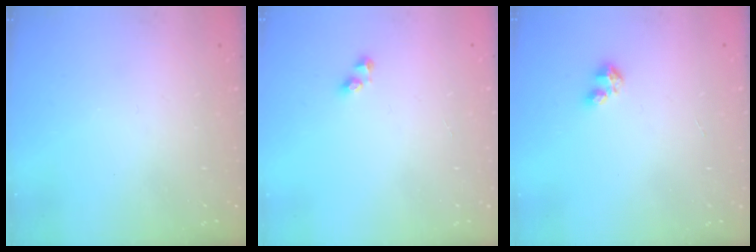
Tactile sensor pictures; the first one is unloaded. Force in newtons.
{"total": 2.5, "press": 2.5, "slide": 0.2}
{"total": 3.4, "press": 3.4, "slide": 0.4}